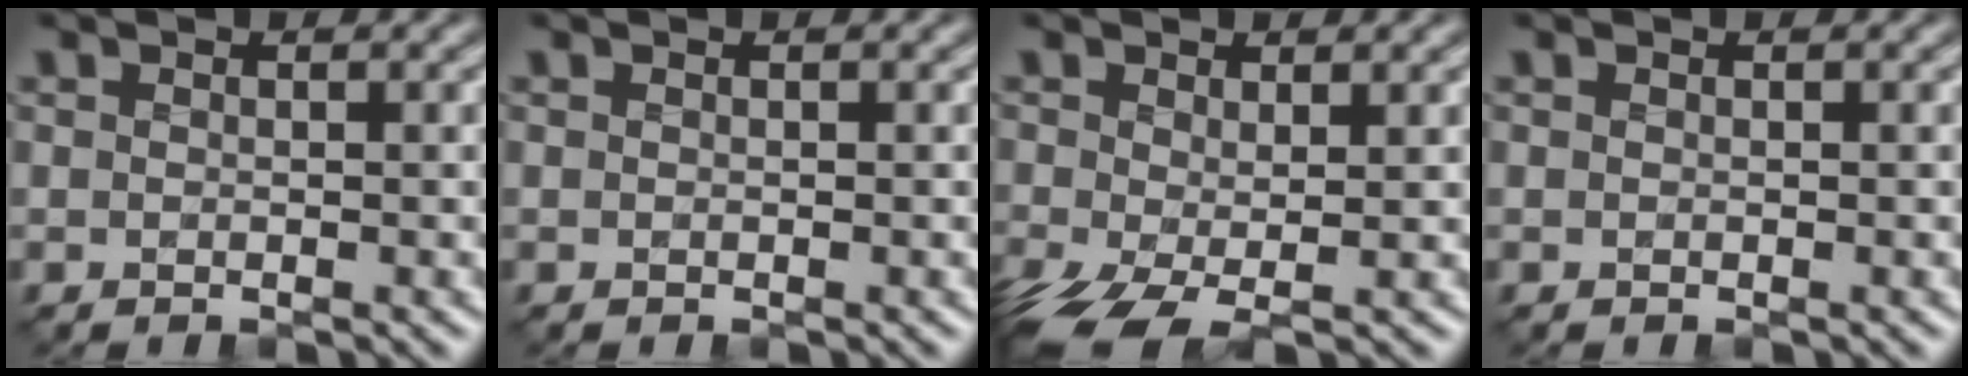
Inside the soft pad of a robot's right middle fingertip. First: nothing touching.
{"total": 0.0}
{"total": 4.1, "force": [-2.0, 1.4, 3.3], "torque": [-0.088, -0.020, -0.035]}
{"total": 0.0}